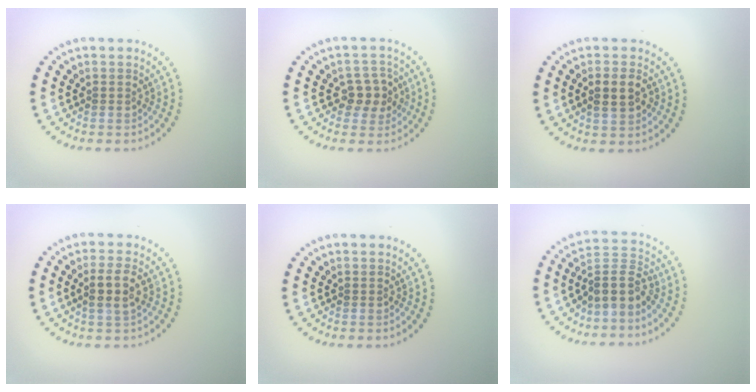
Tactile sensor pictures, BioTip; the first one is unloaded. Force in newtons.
{"total": 2.7, "press": 2.6, "slide": 0.7}
{"total": 2.6, "press": 2.6, "slide": 0.4}
{"total": 2.5, "press": 2.2, "slide": 1.1}
{"total": 0.0}
{"total": 3.4, "press": 2.5, "slide": 2.3}